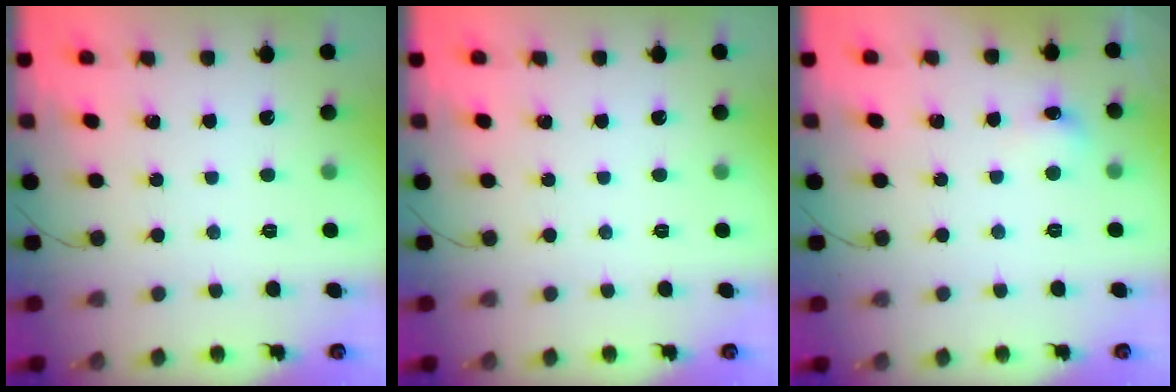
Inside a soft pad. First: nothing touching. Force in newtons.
{"total": 0.0}
{"total": 5.9, "press": 5.6, "slide": 1.6}